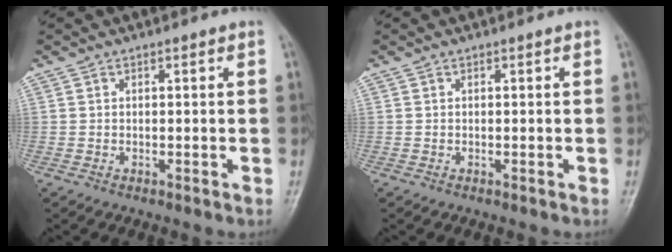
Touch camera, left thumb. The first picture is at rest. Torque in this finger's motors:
{"motor_torque": [0.00, 0.00, -0.03, -0.03, 0.00]}